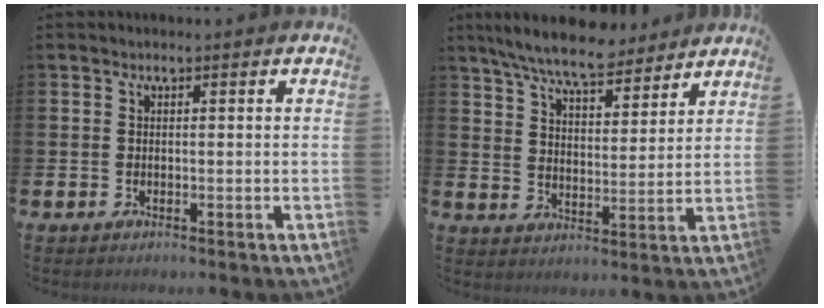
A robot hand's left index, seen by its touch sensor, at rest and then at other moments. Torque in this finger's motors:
{"motor_torque": [1.05, -1.09, 0.34, 0.21]}